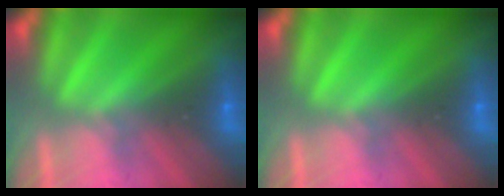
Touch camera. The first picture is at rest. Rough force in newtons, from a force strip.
{"total": 0.0}